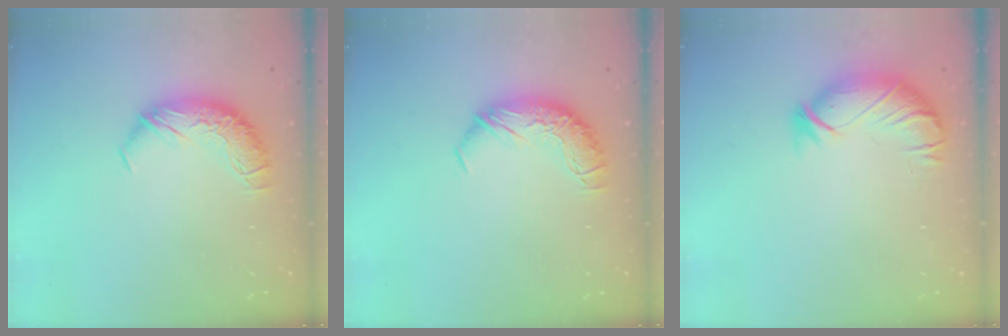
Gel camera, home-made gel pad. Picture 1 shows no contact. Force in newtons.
{"total": 0.0}
{"total": 3.8, "press": 3.2, "slide": 2.0}